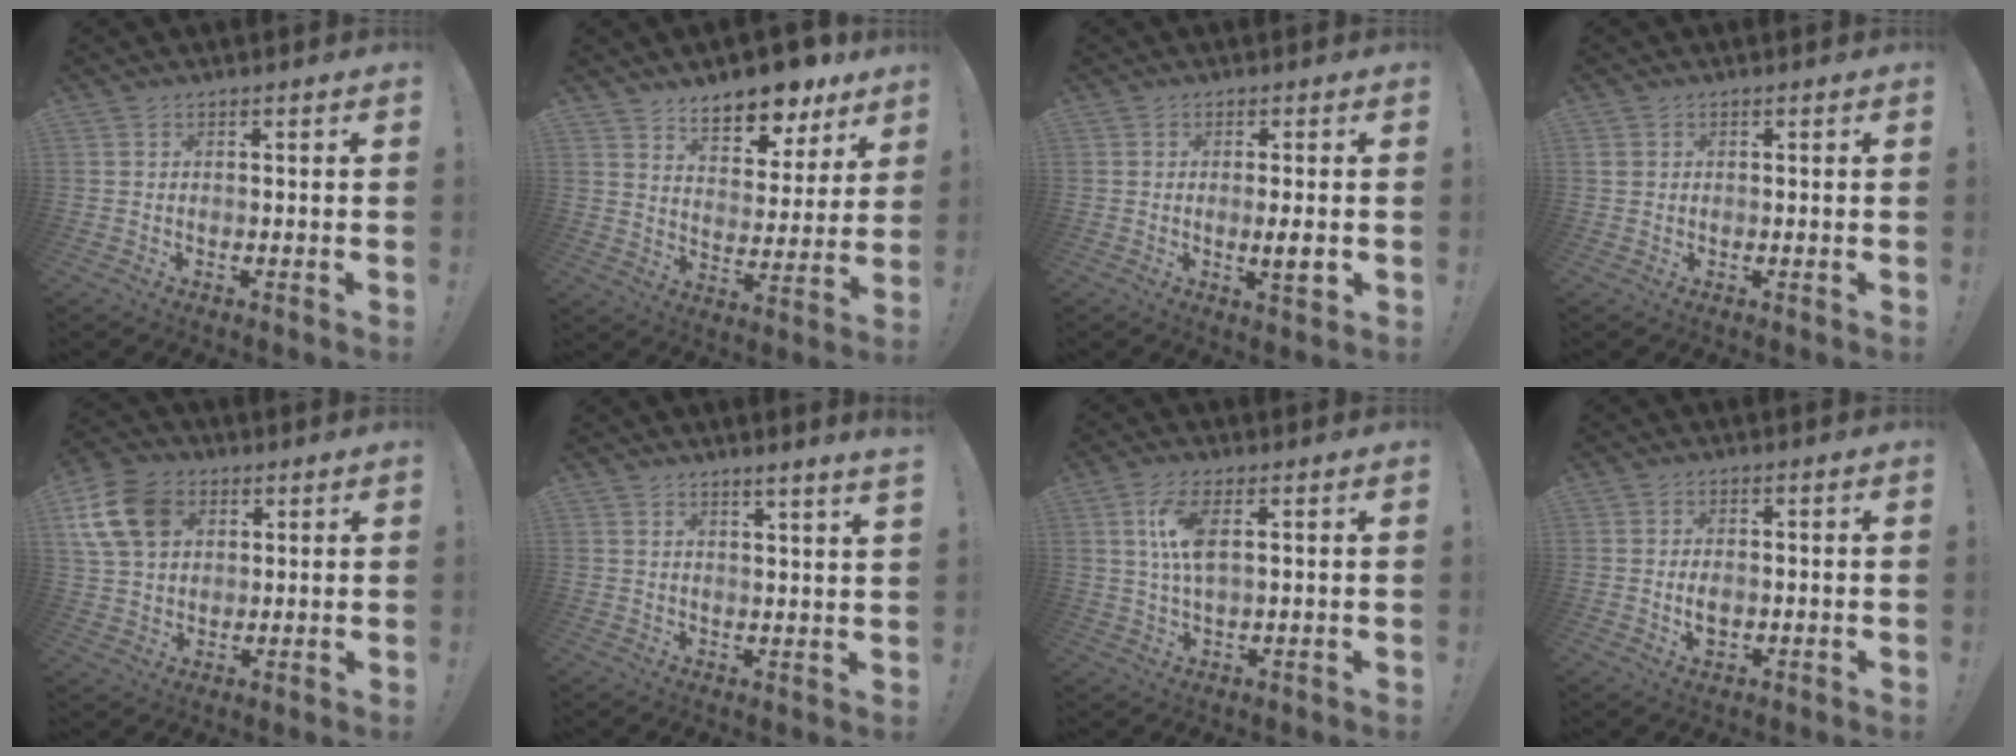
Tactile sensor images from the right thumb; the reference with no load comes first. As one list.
[{"total": 12.5, "force": [10.2, 4.9, 5.2], "torque": [-0.070, -0.081, 0.178]}, {"total": 4.6, "force": [-0.6, 0.5, 4.6], "torque": [-0.062, -0.010, -0.011]}, {"total": 1.3, "force": [0.5, 1.1, 0.3], "torque": [-0.013, 0.008, 0.010]}, {"total": 14.4, "force": [5.3, 10.7, 7.9], "torque": [-0.151, -0.017, 0.107]}, {"total": 3.7, "force": [2.9, -0.9, 2.3], "torque": [-0.024, -0.028, 0.044]}, {"total": 8.5, "force": [2.2, 2.9, 7.7], "torque": [-0.157, -0.005, 0.036]}, {"total": 3.2, "force": [-0.5, 1.9, 2.5], "torque": [-0.035, -0.004, -0.012]}]